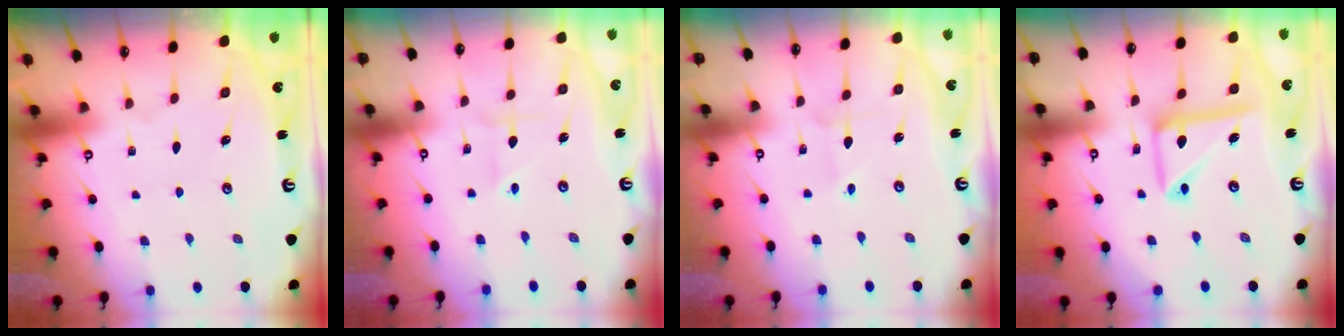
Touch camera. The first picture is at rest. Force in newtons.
{"total": 1.8, "press": 1.7, "slide": 0.4}
{"total": 1.4, "press": 1.4, "slide": 0.1}
{"total": 14.6, "press": 14.5, "slide": 1.5}